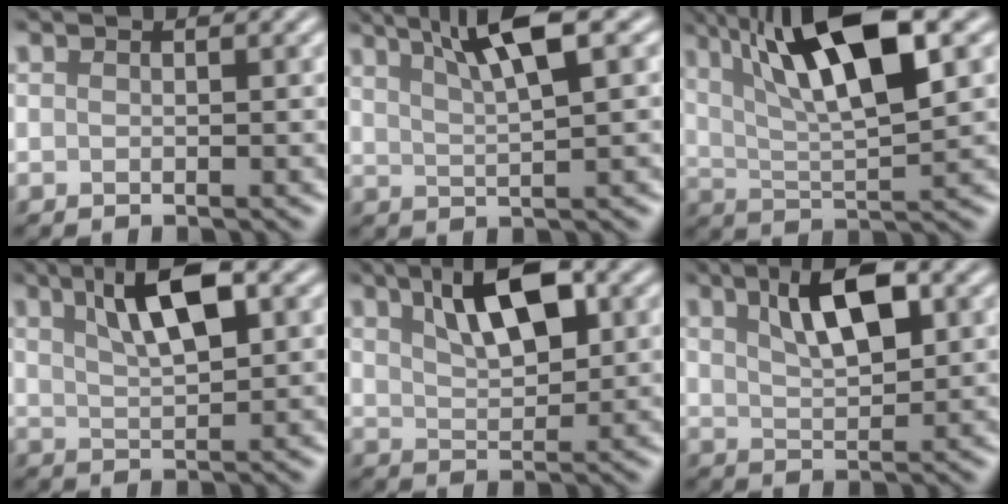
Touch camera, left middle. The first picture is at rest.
{"total": 5.7, "force": [2.8, 0.9, 4.9], "torque": [-0.081, 0.015, 0.055]}
{"total": 10.0, "force": [4.1, 2.6, 8.7], "torque": [-0.153, 0.013, 0.075]}
{"total": 5.8, "force": [2.3, 1.7, 5.1], "torque": [-0.094, 0.010, 0.044]}
{"total": 6.0, "force": [2.5, 2.3, 4.9], "torque": [-0.090, 0.013, 0.045]}
{"total": 5.5, "force": [2.2, 1.8, 4.7], "torque": [-0.088, 0.009, 0.041]}